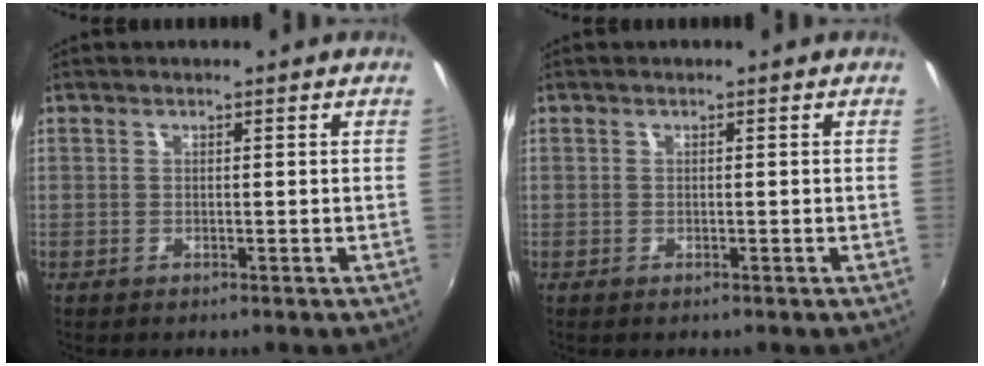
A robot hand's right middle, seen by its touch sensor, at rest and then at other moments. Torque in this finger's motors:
{"motor_torque": [0.19, -0.08, 0.03, 0.01]}